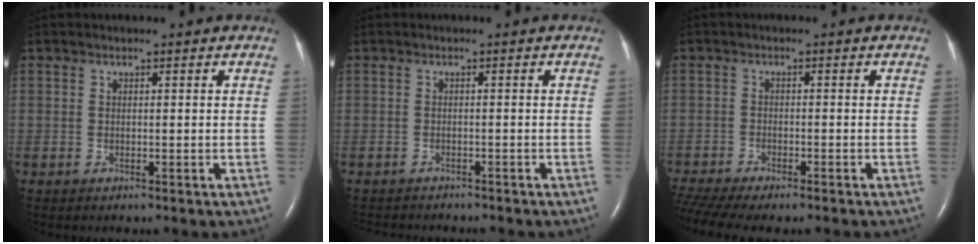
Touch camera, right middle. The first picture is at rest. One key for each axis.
{"total": 5.5, "fx": -5.1, "fy": 1.4, "fz": 1.5, "tx": -0.018, "ty": -0.005, "tz": -0.070}
{"total": 10.5, "fx": -8.8, "fy": 2.1, "fz": 5.3, "tx": -0.101, "ty": -0.003, "tz": -0.137}